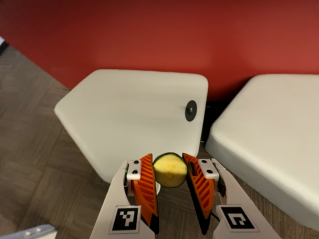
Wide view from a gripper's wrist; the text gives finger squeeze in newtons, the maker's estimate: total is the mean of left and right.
{"total": 11.0, "left": 11.1, "right": 11.0}